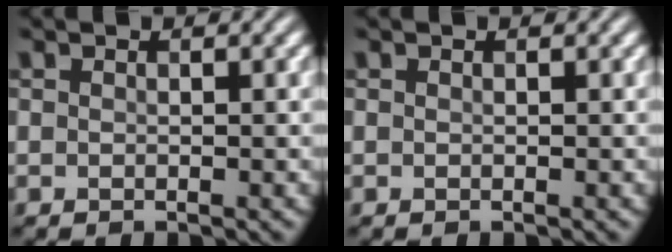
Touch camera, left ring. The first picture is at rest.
{"total": 0.0}